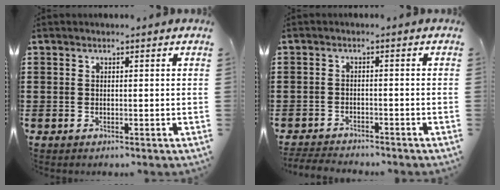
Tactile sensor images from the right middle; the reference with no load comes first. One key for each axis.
{"total": 2.8, "fx": -2.7, "fy": 0.5, "fz": 0.0, "tx": -0.006, "ty": -0.001, "tz": -0.060}